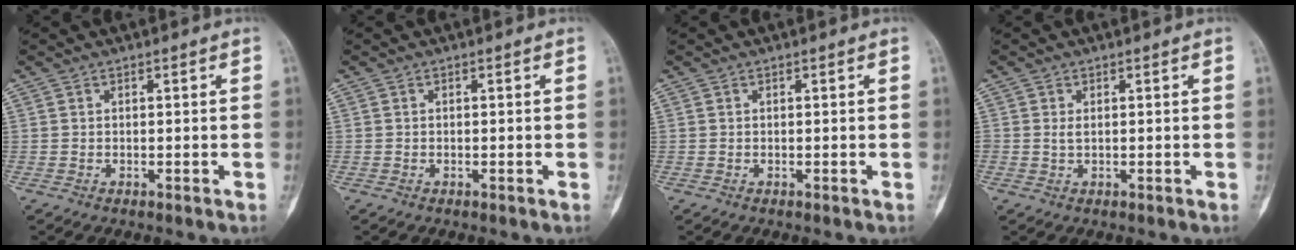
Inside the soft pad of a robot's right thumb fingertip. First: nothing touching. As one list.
[{"total": 0.0}, {"total": 0.0}, {"total": 1.1, "force": [0.2, 0.6, 0.9], "torque": [-0.017, 0.000, 0.007]}]